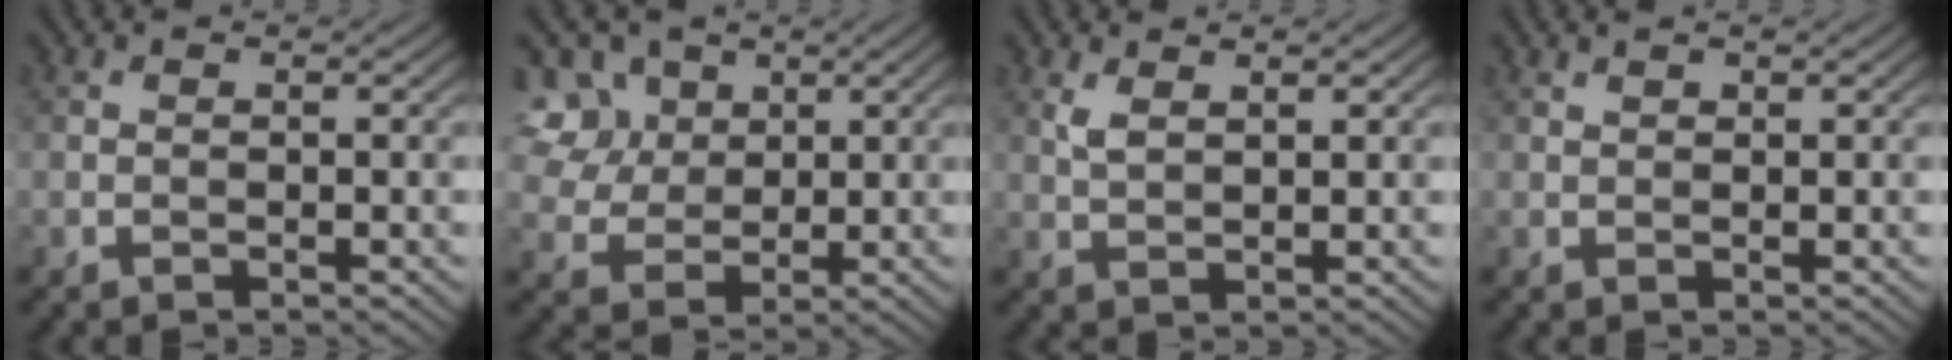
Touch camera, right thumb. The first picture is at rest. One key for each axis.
{"total": 9.9, "fx": 4.6, "fy": 7.5, "fz": 4.6, "tx": -0.156, "ty": 0.018, "tz": 0.085}
{"total": 2.2, "fx": 1.3, "fy": 0.7, "fz": 1.5, "tx": -0.044, "ty": -0.001, "tz": 0.032}
{"total": 0.9, "fx": 0.8, "fy": 0.1, "fz": 0.4, "tx": -0.013, "ty": 0.001, "tz": 0.017}